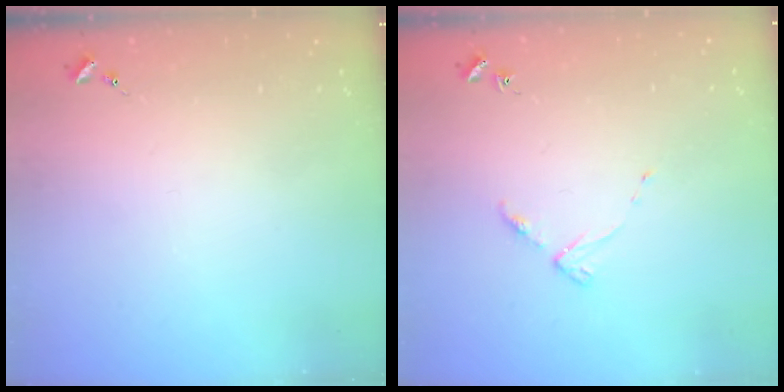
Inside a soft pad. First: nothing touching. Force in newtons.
{"total": 3.8, "press": 3.8, "slide": 0.5}